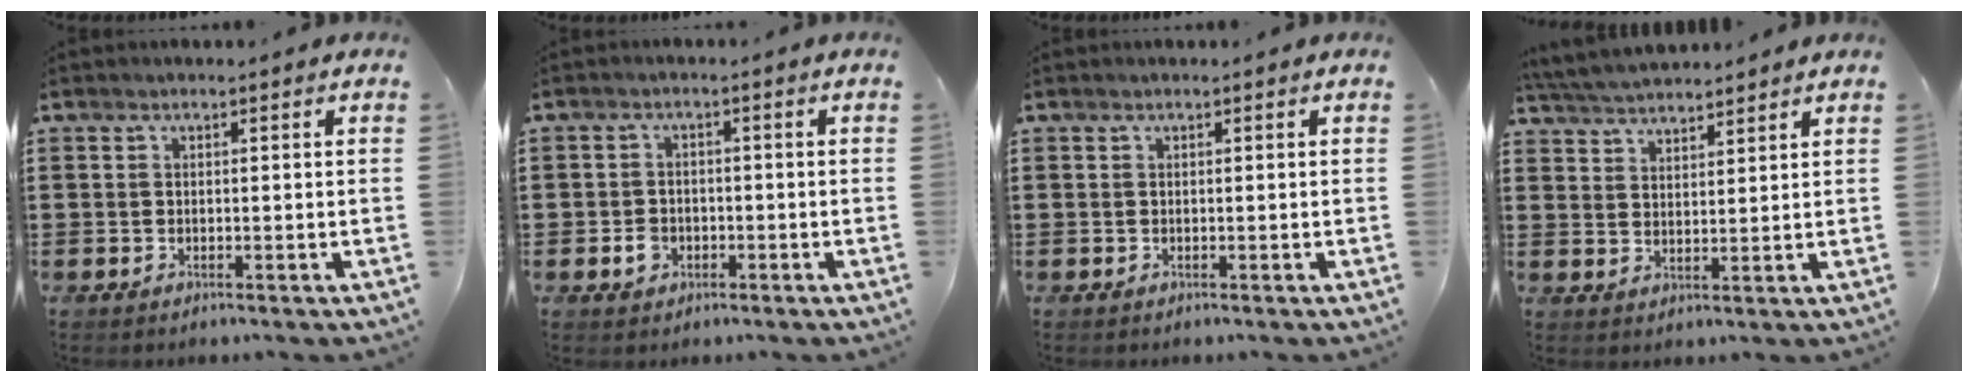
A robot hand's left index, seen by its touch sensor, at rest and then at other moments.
{"total": 2.5, "force": [-0.9, 2.0, 1.2], "torque": [-0.024, 0.002, -0.017]}
{"total": 0.0}
{"total": 4.5, "force": [4.4, 0.1, 0.6], "torque": [-0.027, -0.012, 0.082]}